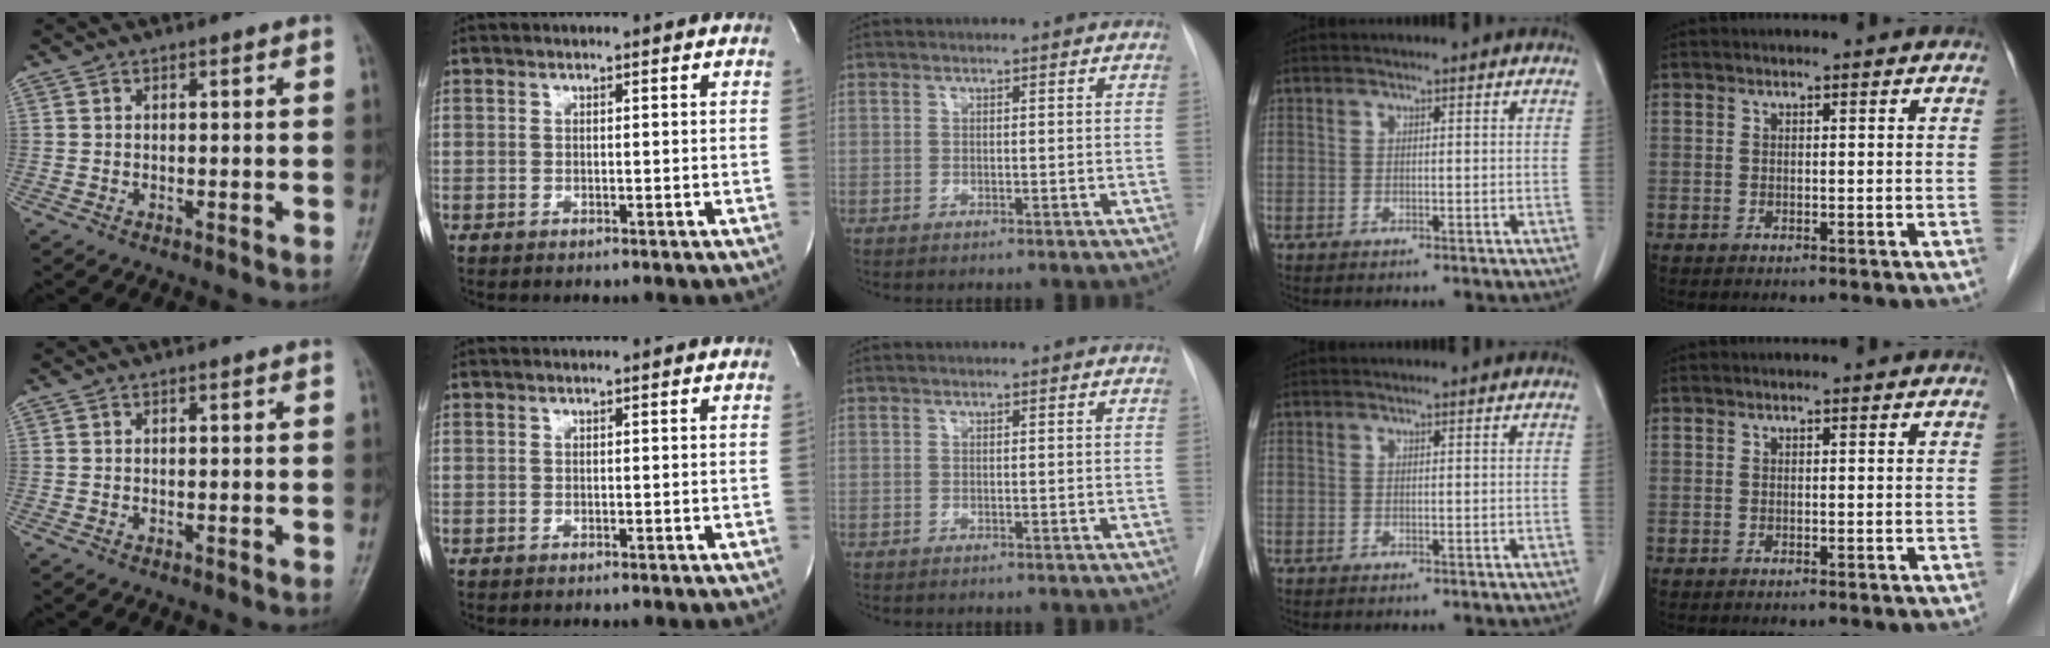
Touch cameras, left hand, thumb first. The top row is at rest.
{}